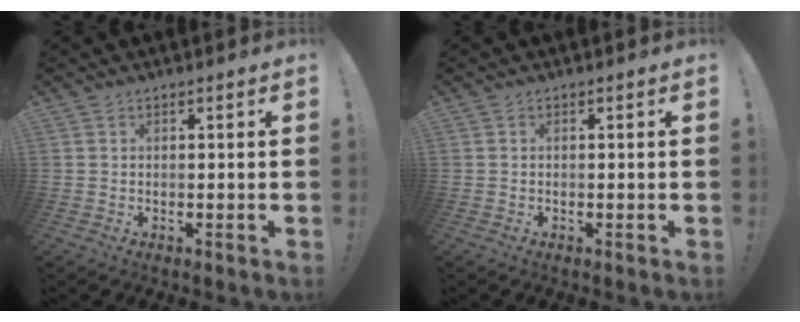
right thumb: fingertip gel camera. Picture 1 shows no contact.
{"total": 0.0}